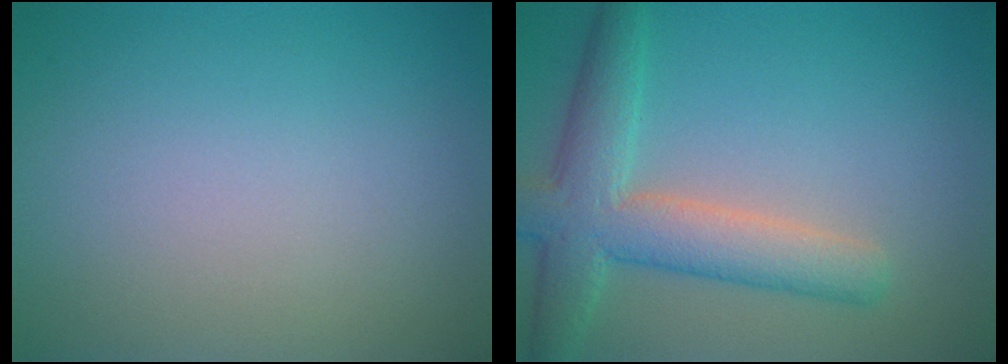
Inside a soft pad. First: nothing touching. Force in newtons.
{"total": 6.2, "press": 6.2, "slide": 0.3}